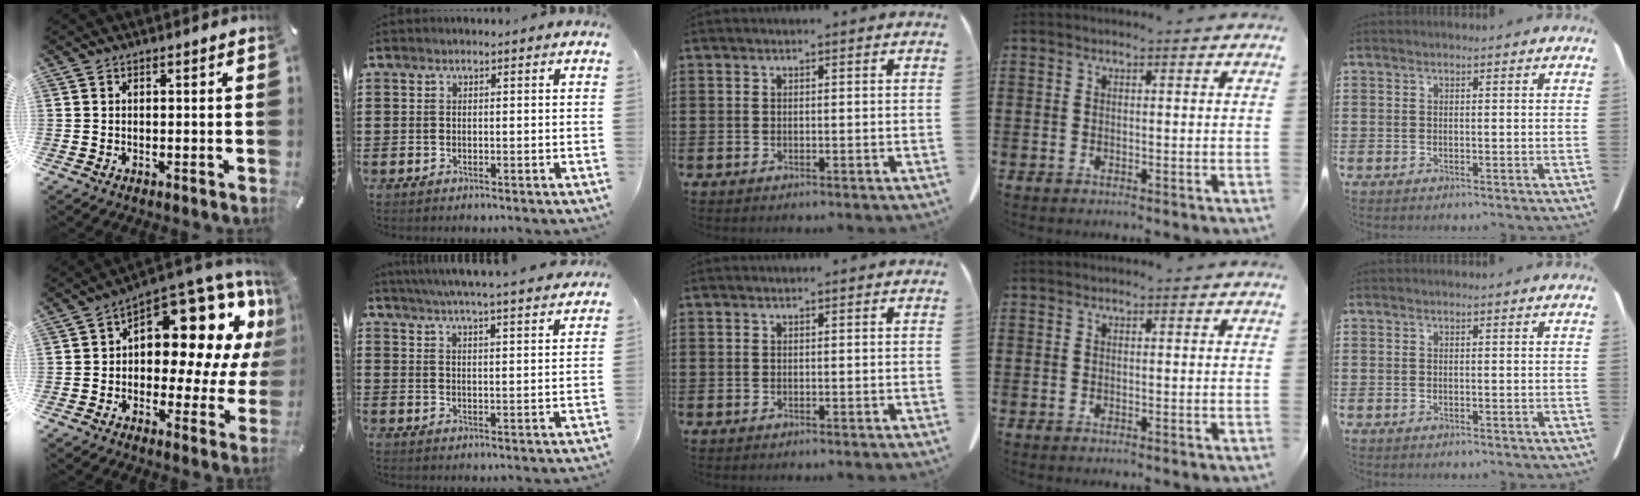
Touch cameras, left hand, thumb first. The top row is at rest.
{"thumb": {"total": 15.4, "force": [7.6, 8.3, 10.5], "torque": [-0.131, -0.084, 0.123]}, "index": {"total": 5.2, "force": [4.8, -0.6, 1.8], "torque": [-0.051, -0.028, 0.084]}}